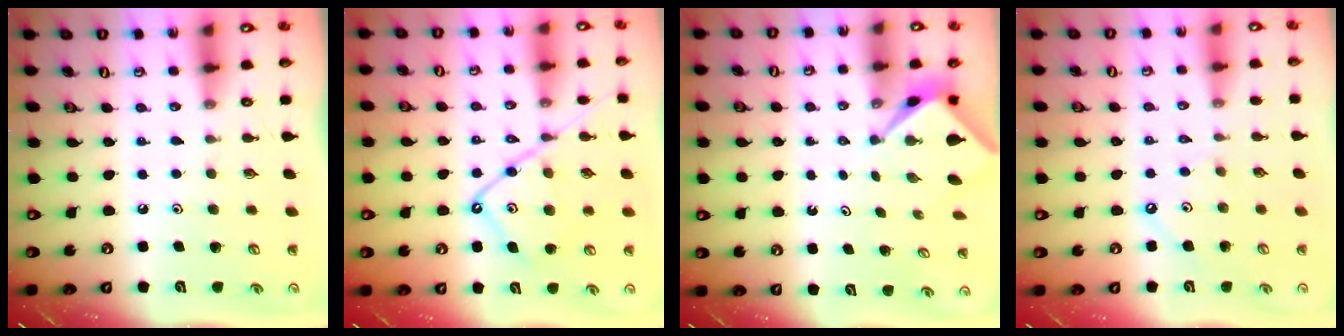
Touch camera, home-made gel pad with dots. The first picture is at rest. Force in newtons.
{"total": 14.0, "press": 13.9, "slide": 1.3}
{"total": 2.1, "press": 2.1, "slide": 0.2}
{"total": 1.8, "press": 1.8, "slide": 0.0}